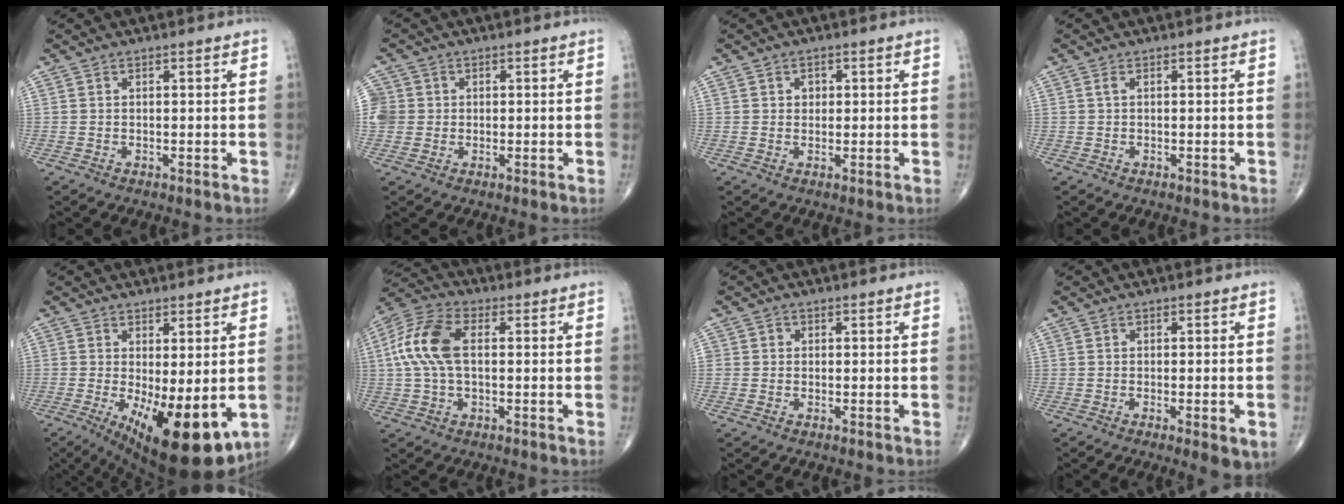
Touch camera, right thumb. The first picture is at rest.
{"total": 6.0, "force": [0.6, 5.8, 1.3], "torque": [-0.017, 0.016, 0.012]}
{"total": 1.8, "force": [0.5, 1.5, 0.8], "torque": [-0.002, 0.000, 0.005]}
{"total": 0.6, "force": [0.2, 0.3, 0.5], "torque": [-0.013, 0.002, 0.002]}
{"total": 15.5, "force": [-3.9, 5.6, 13.9], "torque": [-0.192, -0.030, -0.039]}
{"total": 11.3, "force": [1.1, 6.1, 9.4], "torque": [-0.213, 0.028, 0.013]}
{"total": 1.2, "force": [0.0, 1.2, 0.3], "torque": [0.005, 0.004, -0.003]}
{"total": 4.6, "force": [-1.6, 1.1, 4.2], "torque": [-0.060, -0.005, -0.020]}